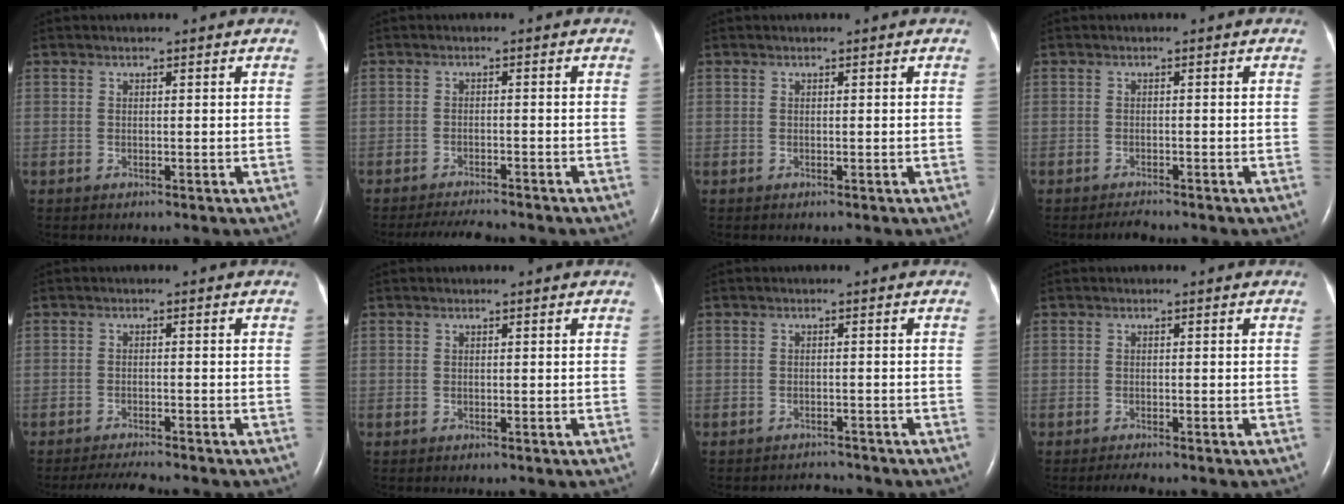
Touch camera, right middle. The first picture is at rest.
{"total": 5.4, "force": [-5.1, 0.3, 1.9], "torque": [-0.033, -0.016, -0.081]}
{"total": 0.0}
{"total": 1.5, "force": [-1.5, 0.2, 0.5], "torque": [-0.016, -0.006, -0.021]}
{"total": 4.5, "force": [-4.2, -0.1, 1.7], "torque": [-0.034, -0.017, -0.067]}
{"total": 0.0}
{"total": 2.3, "force": [-2.3, 0.3, -0.3], "torque": [-0.001, -0.009, -0.033]}
{"total": 1.3, "force": [-1.1, -0.2, 0.7], "torque": [-0.020, -0.005, -0.021]}